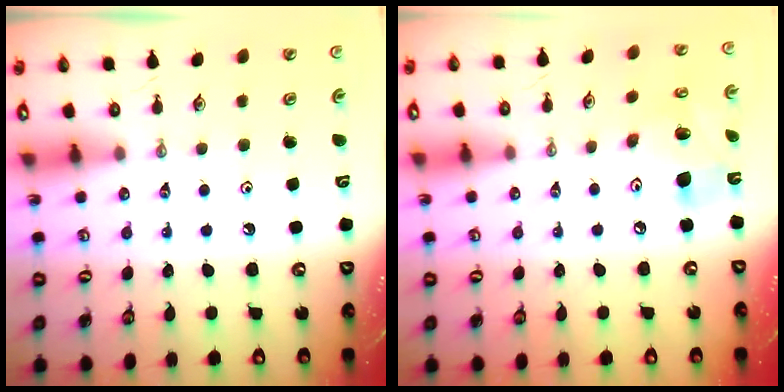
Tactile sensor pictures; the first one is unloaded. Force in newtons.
{"total": 14.1, "press": 13.8, "slide": 2.9}